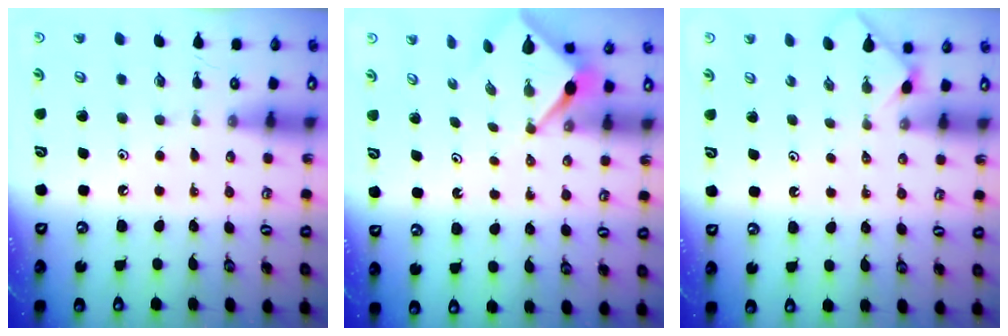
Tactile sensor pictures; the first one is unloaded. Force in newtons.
{"total": 3.1, "press": 3.0, "slide": 0.3}
{"total": 0.0}